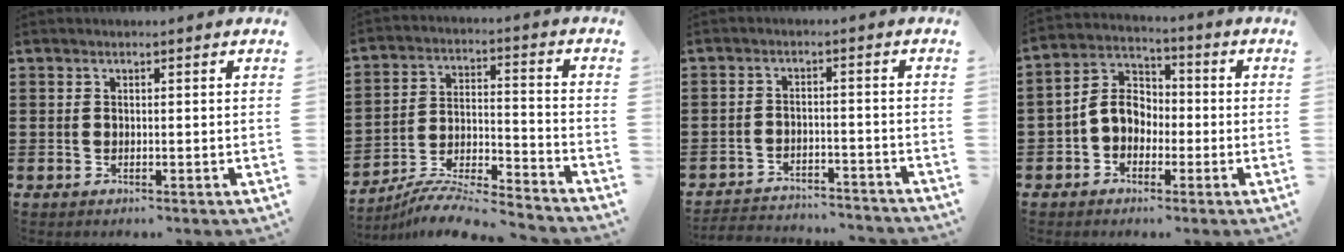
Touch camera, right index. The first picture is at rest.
{"total": 7.9, "force": [-7.4, 0.5, 2.6], "torque": [-0.048, 0.001, -0.147]}
{"total": 3.5, "force": [-3.5, 0.4, 0.3], "torque": [-0.017, 0.001, -0.076]}
{"total": 7.5, "force": [-1.0, 5.9, 4.4], "torque": [-0.116, 0.012, -0.026]}